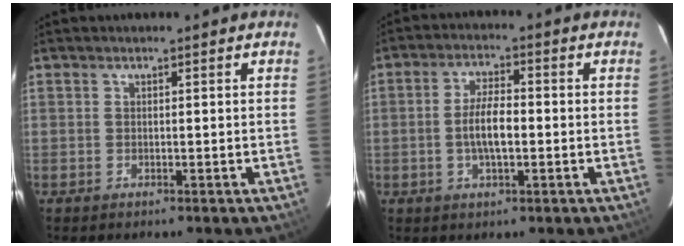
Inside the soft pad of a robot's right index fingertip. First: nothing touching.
{"total": 6.0, "force": [-1.0, 2.1, 5.5], "torque": [-0.107, 0.003, -0.018]}